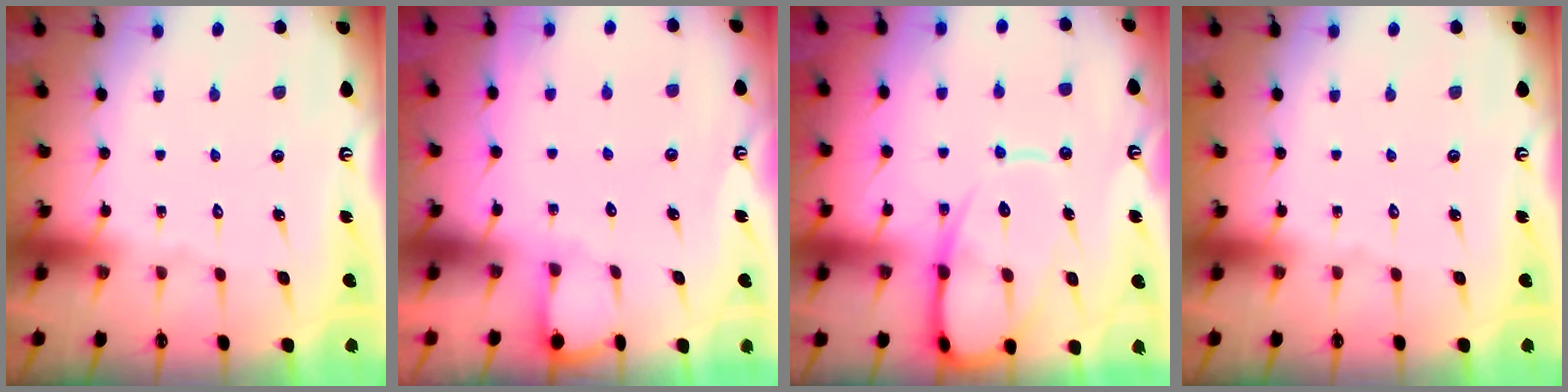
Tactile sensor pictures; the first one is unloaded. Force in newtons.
{"total": 2.0, "press": 2.0, "slide": 0.2}
{"total": 13.3, "press": 13.3, "slide": 1.3}
{"total": 0.0}